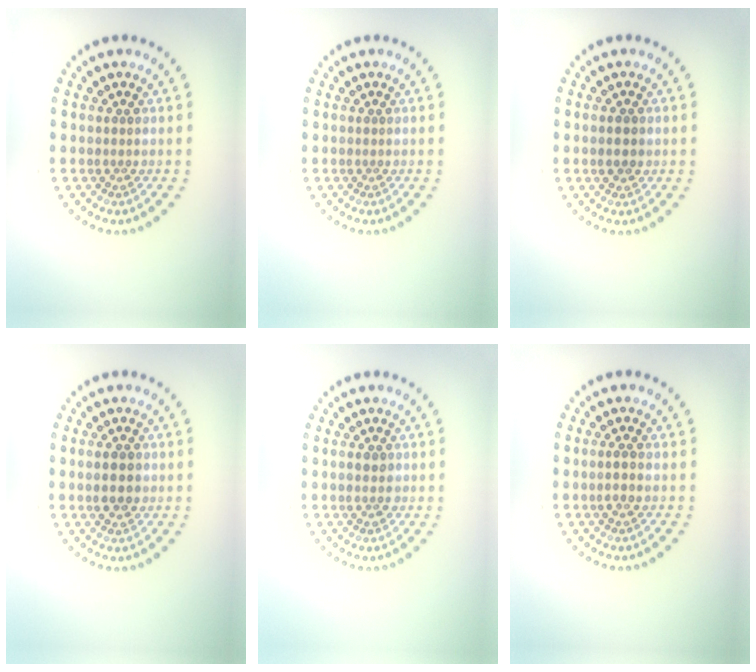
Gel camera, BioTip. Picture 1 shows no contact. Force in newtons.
{"total": 0.0}
{"total": 1.9, "press": 1.9, "slide": 0.1}
{"total": 3.0, "press": 3.0, "slide": 0.2}
{"total": 1.4, "press": 1.4, "slide": 0.1}
{"total": 1.3, "press": 1.2, "slide": 0.5}